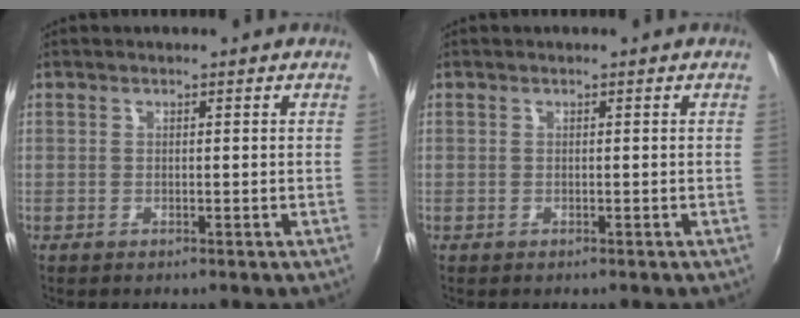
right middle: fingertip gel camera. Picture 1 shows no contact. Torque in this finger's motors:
{"motor_torque": [0.34, -0.58, 0.17, 0.07]}